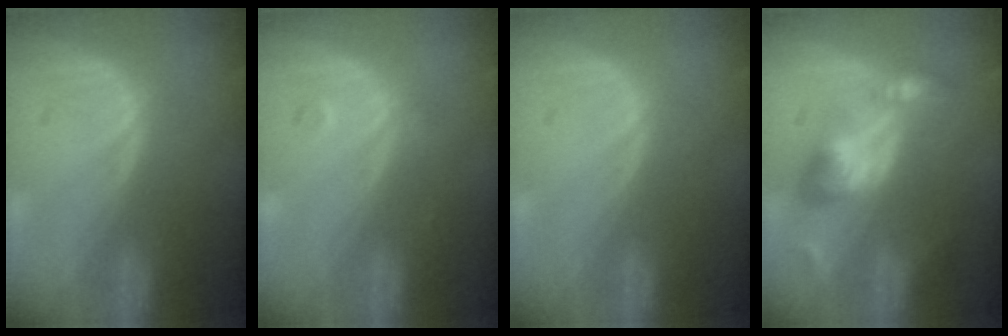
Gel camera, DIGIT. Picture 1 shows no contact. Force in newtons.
{"total": 1.3, "press": 1.3, "slide": 0.1}
{"total": 0.0}
{"total": 6.2, "press": 6.0, "slide": 1.5}